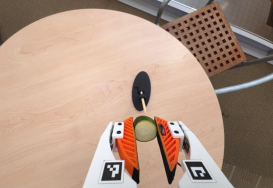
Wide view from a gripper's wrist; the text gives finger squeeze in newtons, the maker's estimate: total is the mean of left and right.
{"total": 8.2, "left": 8.1, "right": 8.4}